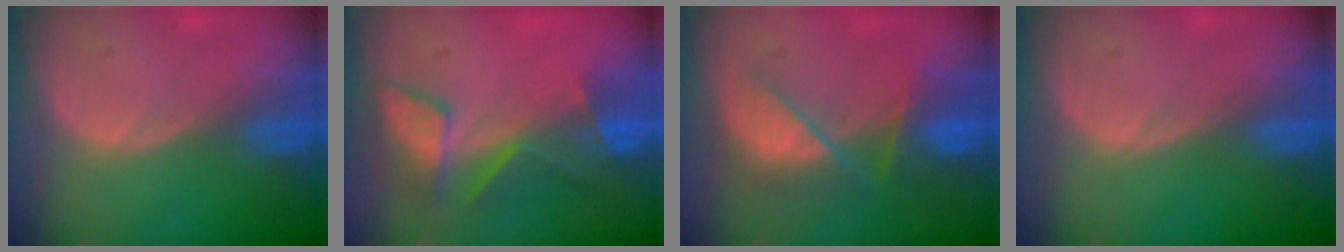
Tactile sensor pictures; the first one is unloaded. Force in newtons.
{"total": 8.1, "press": 7.0, "slide": 3.9}
{"total": 7.6, "press": 7.3, "slide": 2.0}
{"total": 0.0}